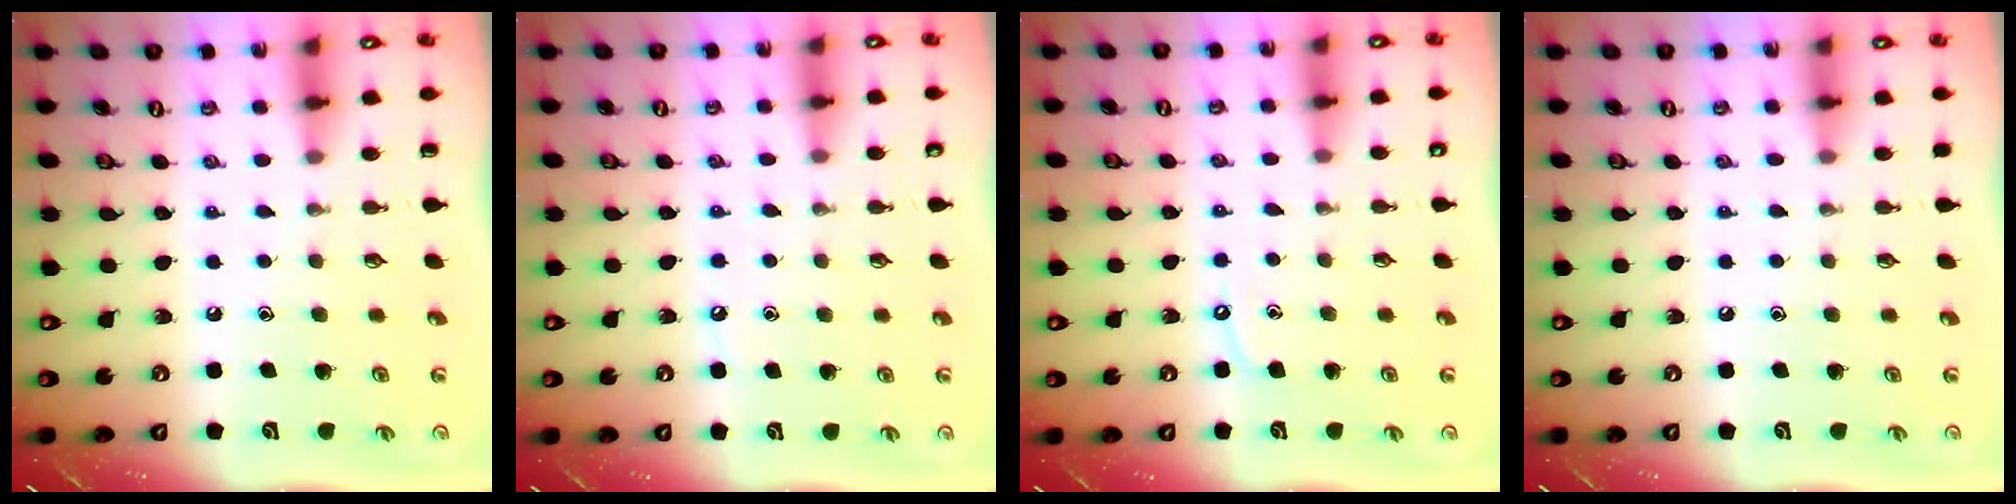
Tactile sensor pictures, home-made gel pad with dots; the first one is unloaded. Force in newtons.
{"total": 4.4, "press": 4.4, "slide": 0.5}
{"total": 4.4, "press": 4.3, "slide": 0.6}
{"total": 4.0, "press": 4.0, "slide": 0.6}